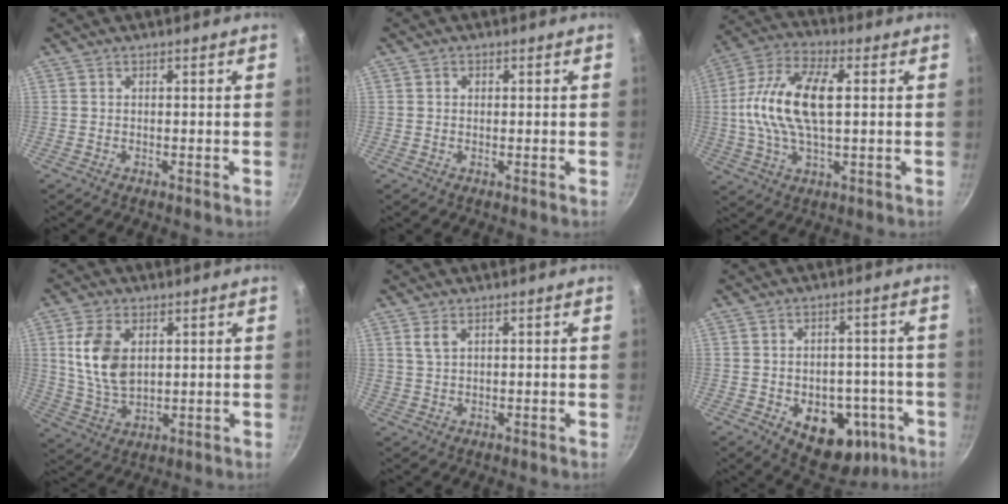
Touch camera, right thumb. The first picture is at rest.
{"total": 0.9, "force": [0.2, 0.8, 0.3], "torque": [-0.003, 0.002, 0.002]}
{"total": 15.7, "force": [1.6, 7.3, 13.8], "torque": [-0.271, 0.019, 0.015]}
{"total": 10.9, "force": [2.6, 6.7, 8.2], "torque": [-0.150, -0.020, 0.058]}
{"total": 2.7, "force": [1.3, 1.6, 1.8], "torque": [-0.029, -0.003, 0.027]}
{"total": 14.7, "force": [-5.2, 9.9, 9.6], "torque": [-0.086, 0.020, -0.054]}